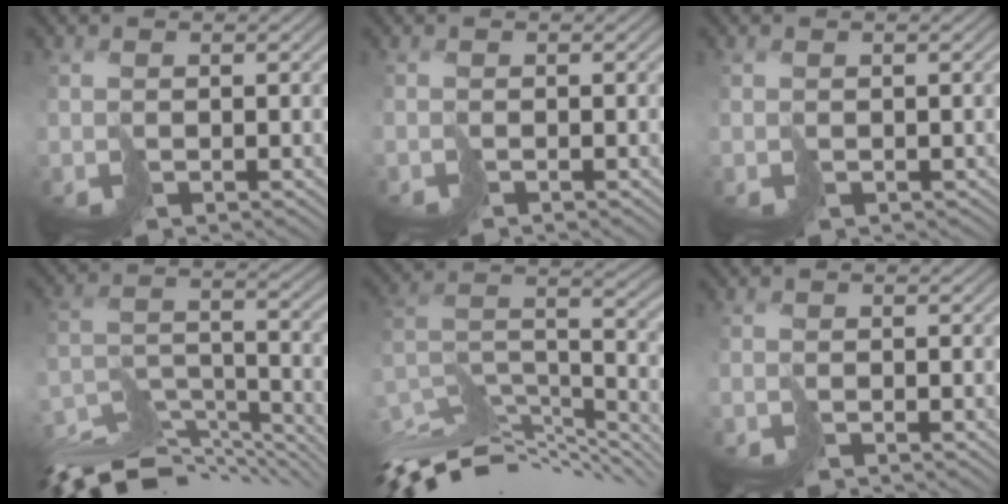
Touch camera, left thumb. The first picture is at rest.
{"total": 0.6, "force": [-0.4, -0.2, -0.3], "torque": [0.006, 0.002, -0.012]}
{"total": 0.5, "force": [-0.1, 0.5, 0.2], "torque": [-0.006, -0.005, 0.005]}
{"total": 13.6, "force": [-11.9, 3.8, 5.2], "torque": [-0.107, -0.009, -0.189]}
{"total": 13.5, "force": [-9.5, 5.1, 8.1], "torque": [-0.191, 0.001, -0.160]}
{"total": 0.8, "force": [-0.7, -0.2, -0.3], "torque": [0.005, 0.001, -0.020]}